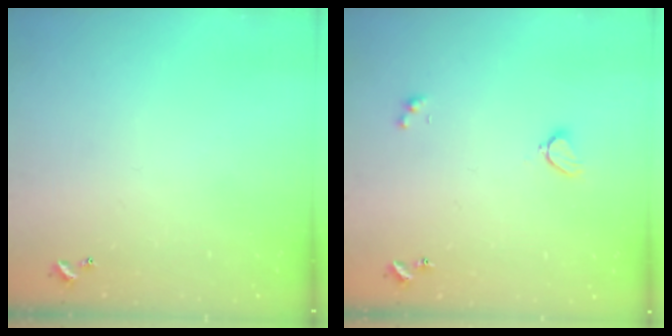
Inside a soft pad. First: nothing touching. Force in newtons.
{"total": 2.1, "press": 2.0, "slide": 0.5}